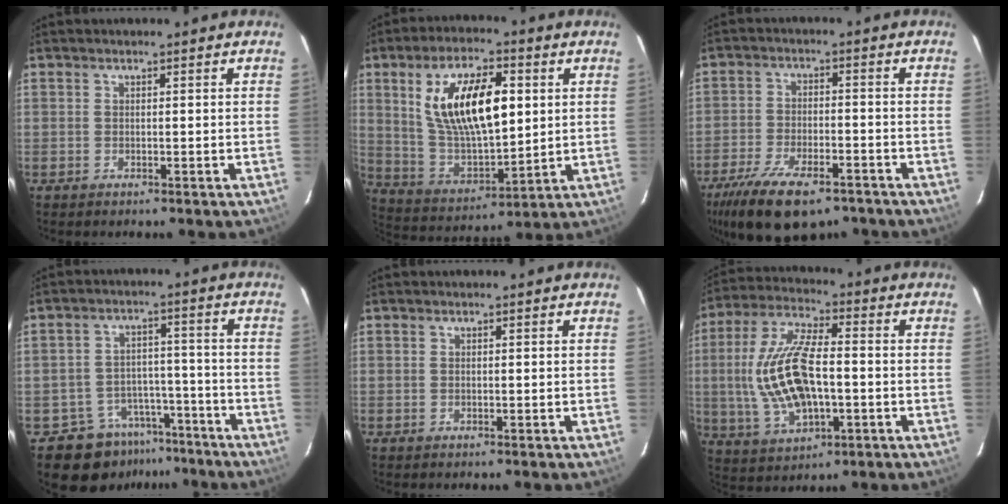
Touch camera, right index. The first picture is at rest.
{"total": 18.4, "force": [4.9, 8.0, 15.8], "torque": [-0.291, 0.006, 0.104]}
{"total": 16.6, "force": [-11.5, 6.7, 9.9], "torque": [-0.210, -0.033, -0.189]}
{"total": 9.2, "force": [-6.8, 6.1, 1.2], "torque": [-0.026, 0.036, -0.088]}
{"total": 0.0}
{"total": 16.1, "force": [-1.3, 7.2, 14.4], "torque": [-0.301, 0.004, -0.015]}